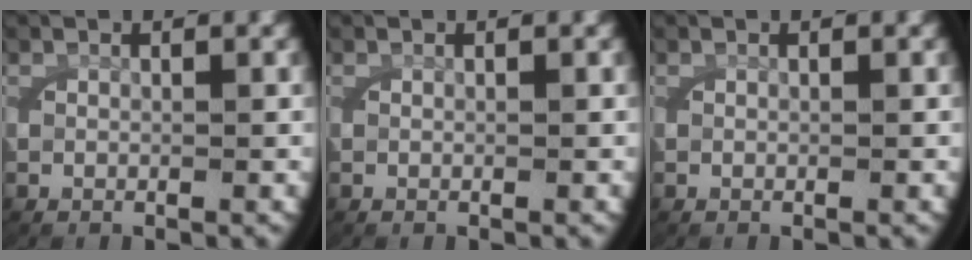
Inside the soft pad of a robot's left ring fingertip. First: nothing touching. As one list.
[{"total": 0.0}, {"total": 0.0}]